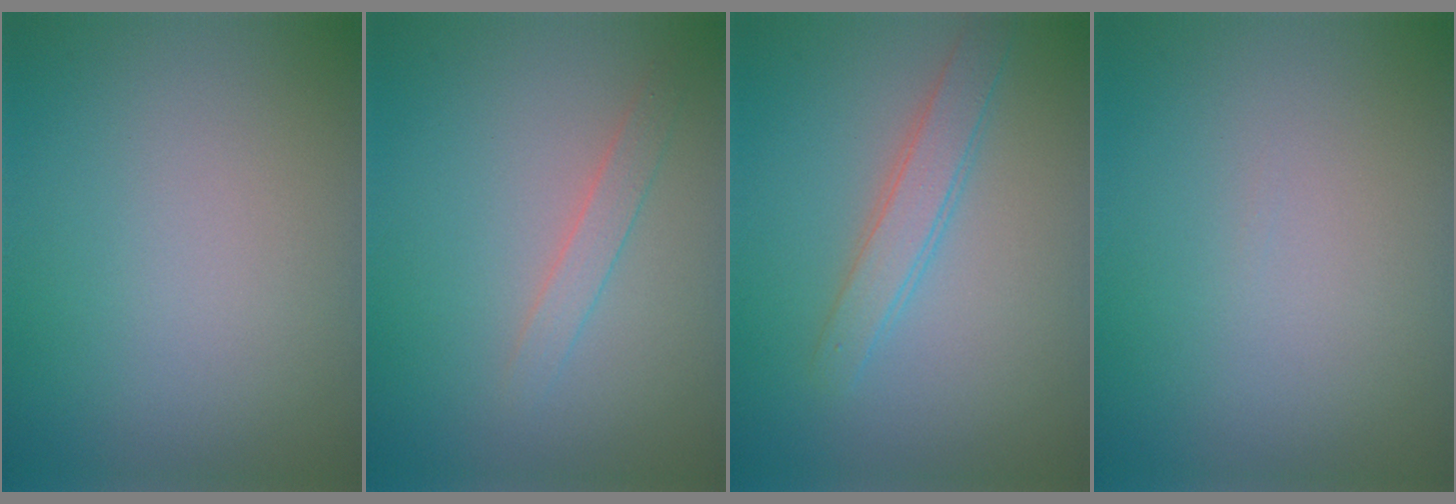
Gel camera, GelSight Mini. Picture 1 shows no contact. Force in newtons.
{"total": 1.4, "press": 1.3, "slide": 0.1}
{"total": 2.4, "press": 2.4, "slide": 0.1}
{"total": 0.0}